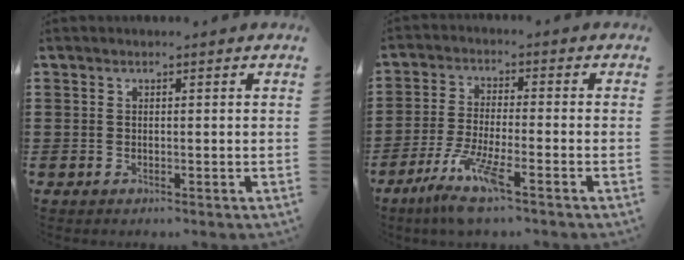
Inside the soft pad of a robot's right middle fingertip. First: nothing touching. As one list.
[{"total": 7.4, "force": [-4.8, 0.6, 5.6], "torque": [-0.121, -0.015, -0.093]}]